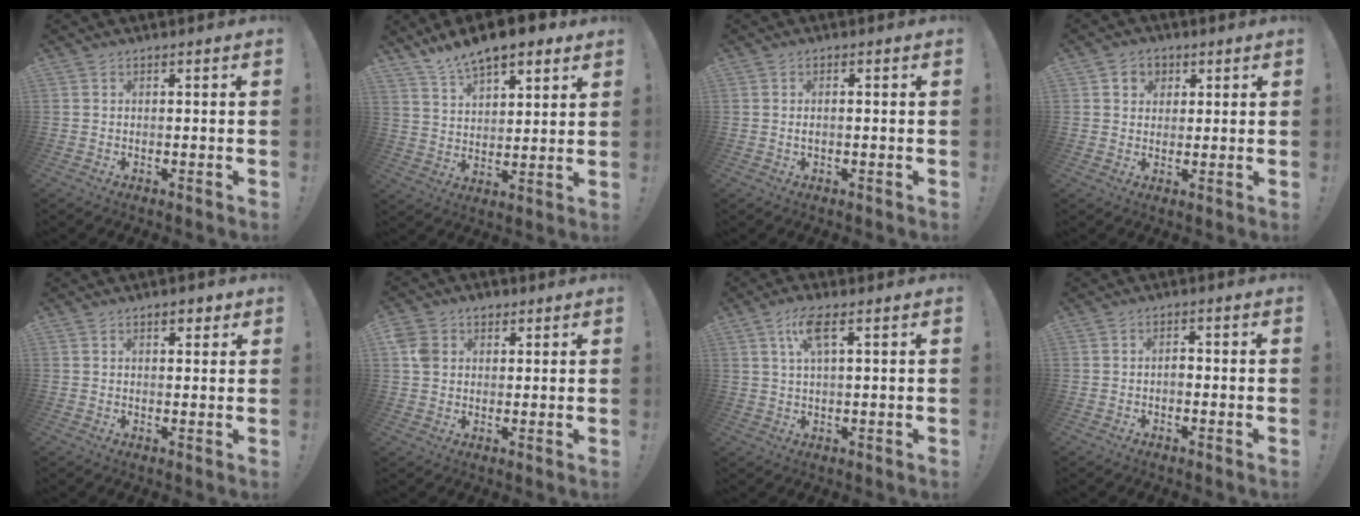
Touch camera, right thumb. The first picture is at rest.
{"total": 11.3, "force": [9.0, 4.5, 5.1], "torque": [-0.096, -0.059, 0.166]}
{"total": 1.2, "force": [-0.2, 0.1, 1.2], "torque": [-0.021, 0.000, -0.003]}
{"total": 4.9, "force": [1.9, 4.3, 1.3], "torque": [-0.014, -0.004, 0.036]}
{"total": 2.6, "force": [1.4, 1.5, 1.6], "torque": [-0.018, -0.003, 0.023]}
{"total": 6.1, "force": [1.9, 5.2, 2.5], "torque": [-0.034, 0.005, 0.038]}
{"total": 6.8, "force": [3.1, 1.6, 5.9], "torque": [-0.111, 0.001, 0.052]}
{"total": 1.6, "force": [-0.9, 0.9, 0.9], "torque": [-0.016, 0.004, -0.017]}